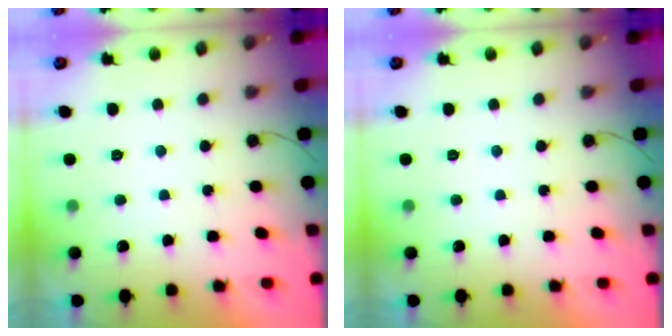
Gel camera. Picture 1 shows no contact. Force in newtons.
{"total": 0.0}